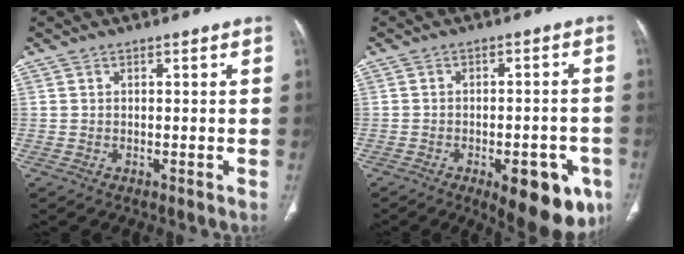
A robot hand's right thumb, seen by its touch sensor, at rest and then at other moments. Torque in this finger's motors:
{"motor_torque": [1.43, 1.82, -0.04, -0.03, 0.29]}